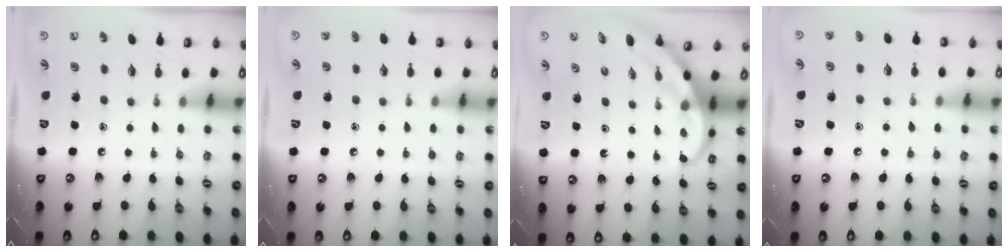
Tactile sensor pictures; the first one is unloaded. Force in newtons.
{"total": 2.1, "press": 2.1, "slide": 0.2}
{"total": 3.8, "press": 3.8, "slide": 0.7}
{"total": 6.1, "press": 6.1, "slide": 0.7}